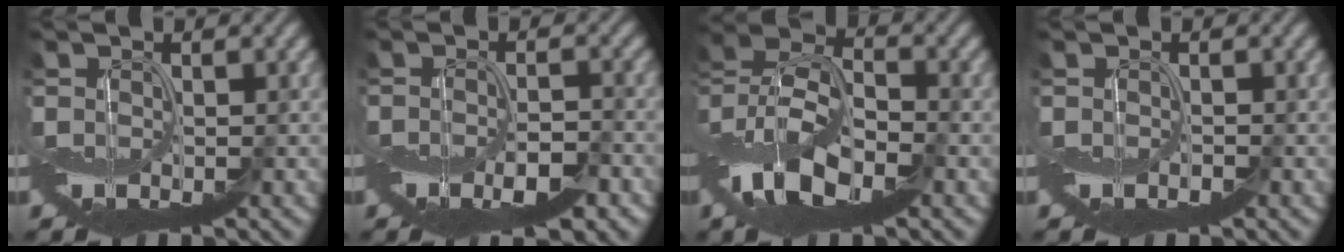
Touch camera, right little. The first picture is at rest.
{"total": 4.1, "force": [-2.5, 1.1, 3.0], "torque": [-0.053, -0.005, -0.042]}
{"total": 8.9, "force": [-3.1, 4.4, 7.0], "torque": [-0.136, 0.015, -0.078]}
{"total": 0.6, "force": [-0.5, -0.2, 0.0], "torque": [-0.002, 0.000, -0.011]}